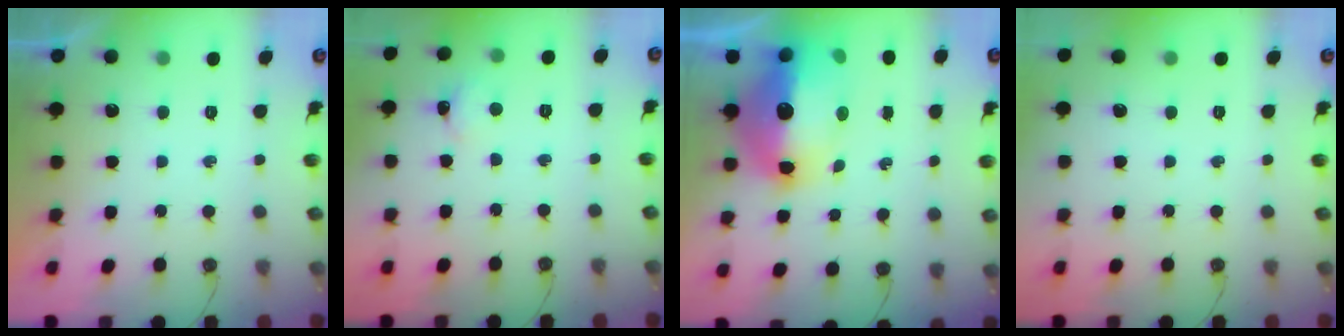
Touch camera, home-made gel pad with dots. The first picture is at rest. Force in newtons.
{"total": 2.2, "press": 2.2, "slide": 0.3}
{"total": 23.2, "press": 19.0, "slide": 13.3}
{"total": 0.0}